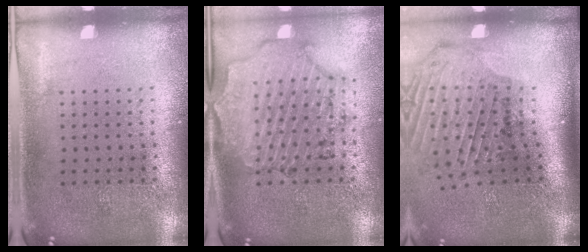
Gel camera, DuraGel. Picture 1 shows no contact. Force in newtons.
{"total": 1.7, "press": 1.6, "slide": 0.3}
{"total": 2.4, "press": 1.9, "slide": 1.4}